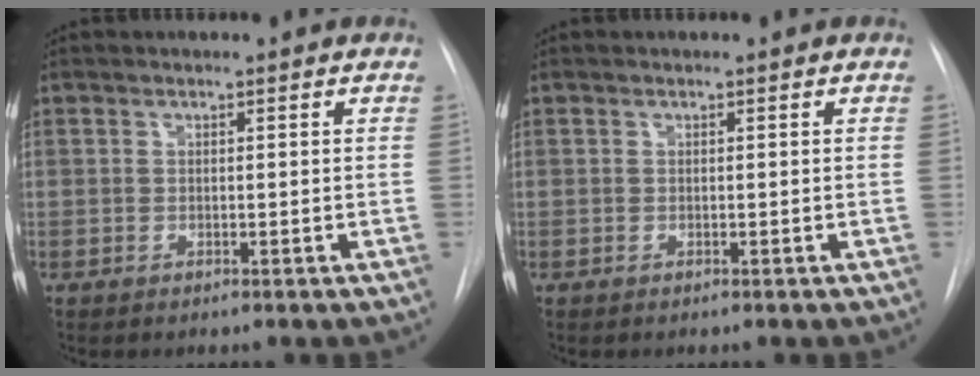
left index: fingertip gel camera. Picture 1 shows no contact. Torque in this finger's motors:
{"motor_torque": [-0.03, 0.04, 0.01, 0.00]}